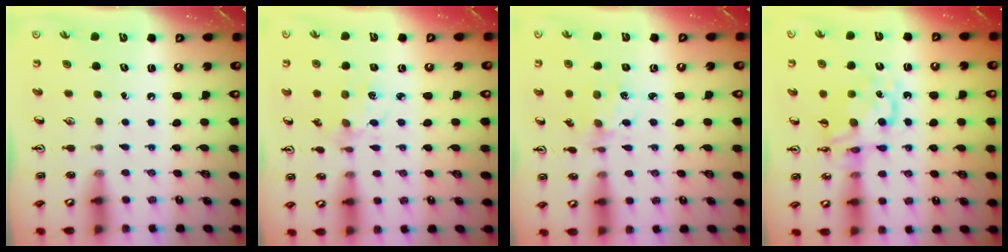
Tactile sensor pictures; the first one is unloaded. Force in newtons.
{"total": 3.0, "press": 2.9, "slide": 0.6}
{"total": 3.0, "press": 2.9, "slide": 0.8}
{"total": 10.3, "press": 10.2, "slide": 0.8}